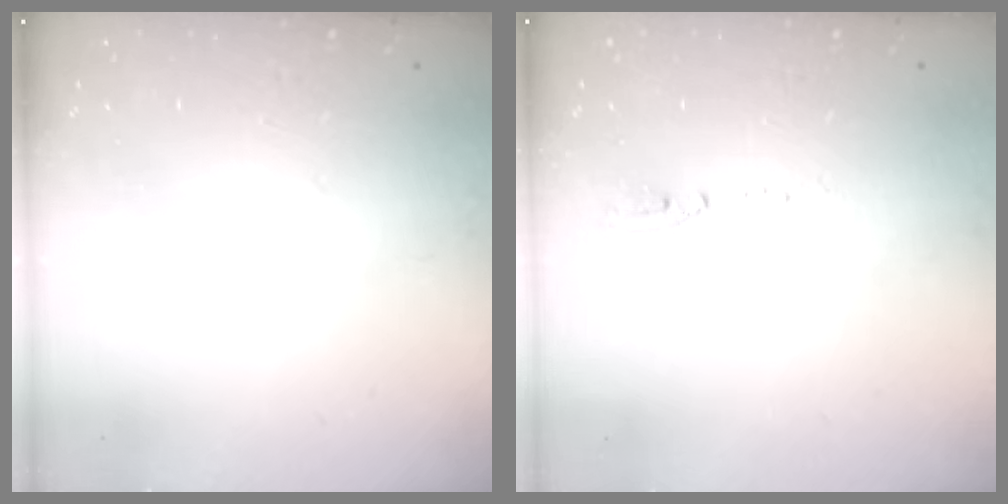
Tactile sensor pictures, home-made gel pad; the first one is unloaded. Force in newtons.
{"total": 6.0, "press": 5.8, "slide": 1.5}